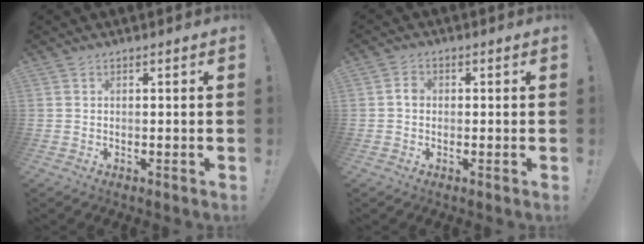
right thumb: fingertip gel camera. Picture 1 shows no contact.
{"total": 2.4, "force": [-0.4, 1.8, 1.5], "torque": [-0.023, 0.007, -0.009]}